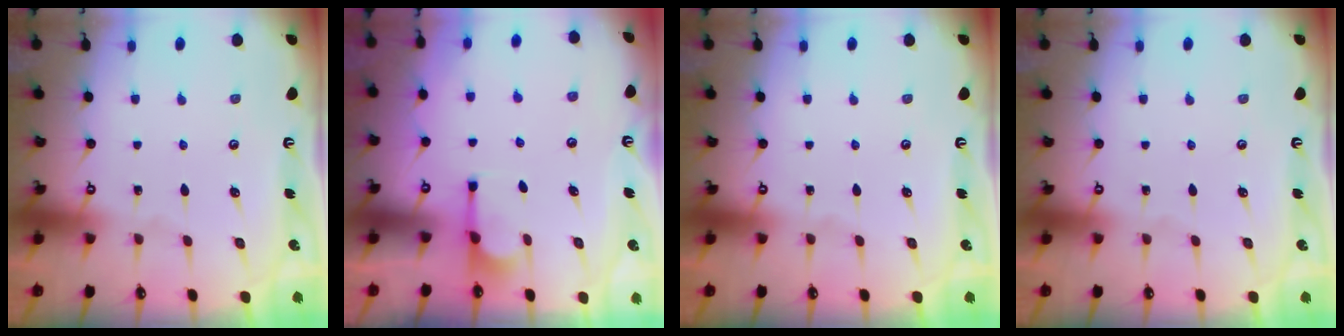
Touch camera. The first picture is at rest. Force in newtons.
{"total": 1.2, "press": 1.1, "slide": 0.5}
{"total": 0.0}
{"total": 0.0}